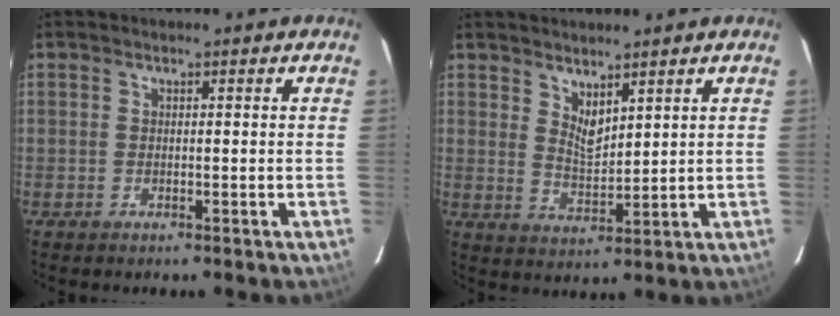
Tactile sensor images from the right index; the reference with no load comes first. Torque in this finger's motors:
{"motor_torque": [-0.01, 0.04, -0.01, 0.02]}